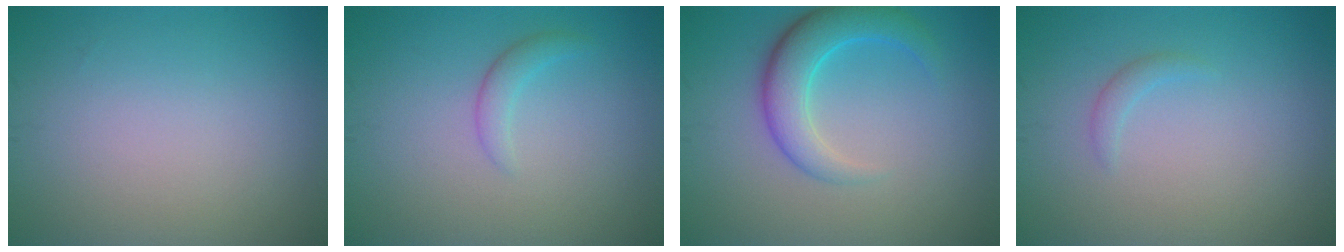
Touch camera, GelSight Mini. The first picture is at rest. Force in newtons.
{"total": 1.5, "press": 1.5, "slide": 0.1}
{"total": 4.8, "press": 4.7, "slide": 0.2}
{"total": 0.9, "press": 0.9, "slide": 0.1}